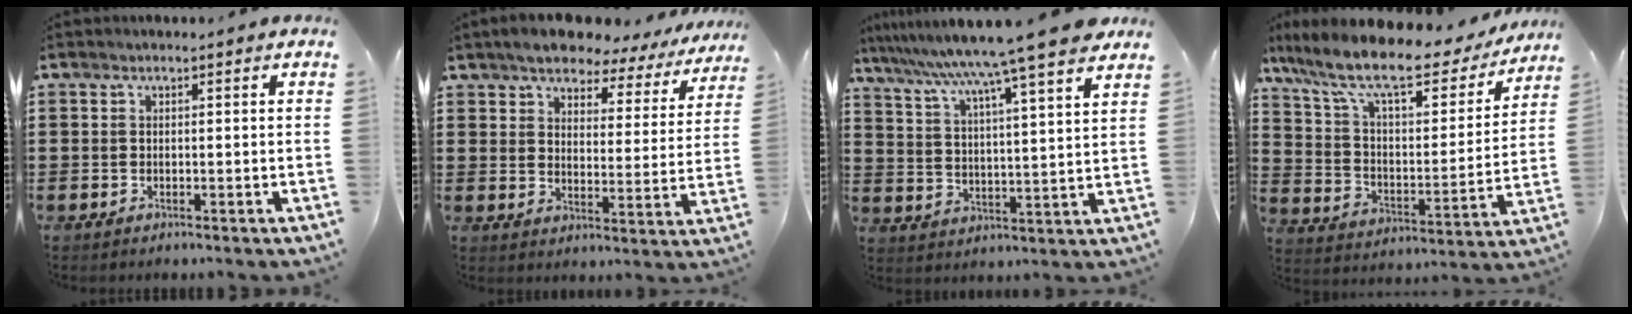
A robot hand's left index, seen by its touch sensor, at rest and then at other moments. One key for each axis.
{"total": 5.6, "fx": 5.2, "fy": 1.5, "fz": 1.4, "tx": -0.050, "ty": -0.032, "tz": 0.088}
{"total": 9.4, "fx": 8.1, "fy": -1.8, "fz": 4.4, "tx": -0.118, "ty": -0.057, "tz": 0.129}
{"total": 11.7, "fx": 9.2, "fy": 2.4, "fz": 6.9, "tx": -0.161, "ty": -0.053, "tz": 0.153}